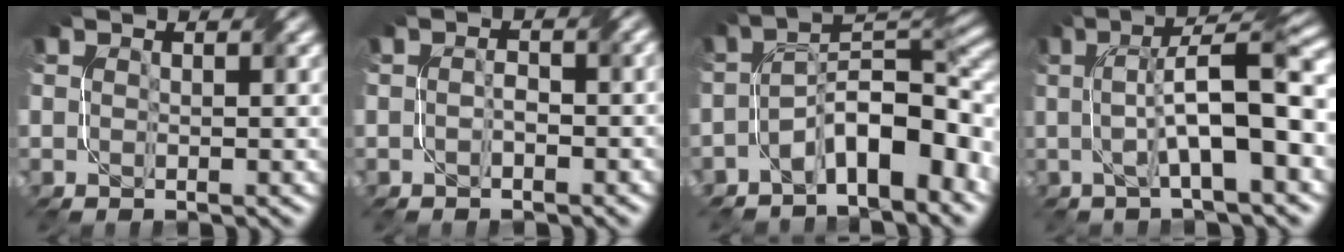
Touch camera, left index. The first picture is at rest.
{"total": 1.5, "force": [-0.7, 0.7, 1.1], "torque": [-0.021, 0.001, -0.012]}
{"total": 8.7, "force": [-4.1, 3.2, 7.0], "torque": [-0.092, 0.016, -0.080]}
{"total": 8.7, "force": [0.3, 2.0, 8.5], "torque": [-0.119, 0.016, 0.003]}